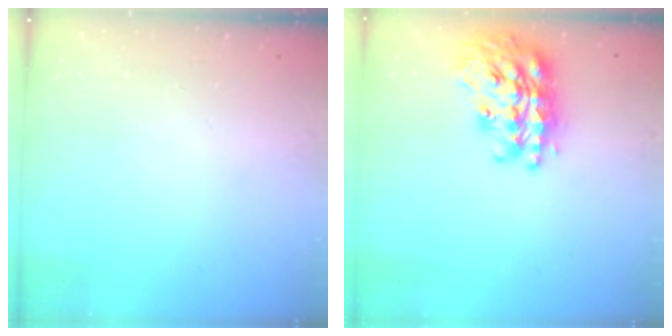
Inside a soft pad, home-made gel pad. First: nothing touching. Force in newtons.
{"total": 25.6, "press": 25.5, "slide": 2.2}